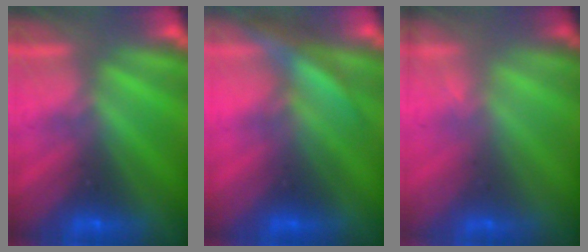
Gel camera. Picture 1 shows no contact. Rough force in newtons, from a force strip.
{"total": 3.2}
{"total": 1.5}